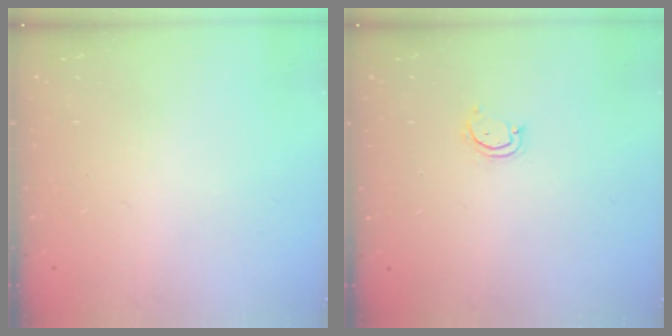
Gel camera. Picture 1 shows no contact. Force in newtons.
{"total": 2.9, "press": 2.9, "slide": 0.3}